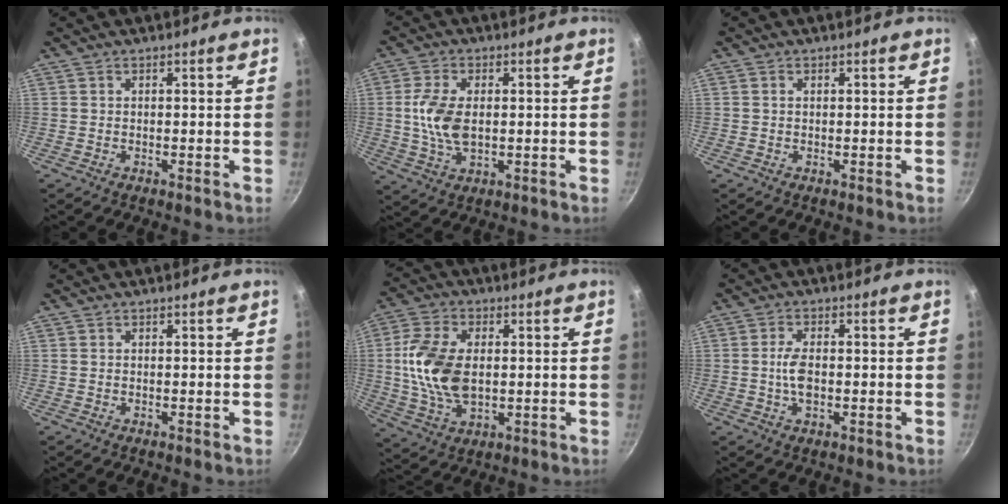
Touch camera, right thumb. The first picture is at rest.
{"total": 8.8, "force": [0.4, 5.1, 7.2], "torque": [-0.144, 0.000, 0.008]}
{"total": 0.6, "force": [0.2, 0.4, 0.4], "torque": [-0.007, 0.002, 0.002]}
{"total": 0.0}
{"total": 13.9, "force": [0.7, 8.6, 10.9], "torque": [-0.200, 0.000, 0.014]}
{"total": 4.8, "force": [-0.4, 2.4, 4.1], "torque": [-0.080, 0.004, -0.013]}